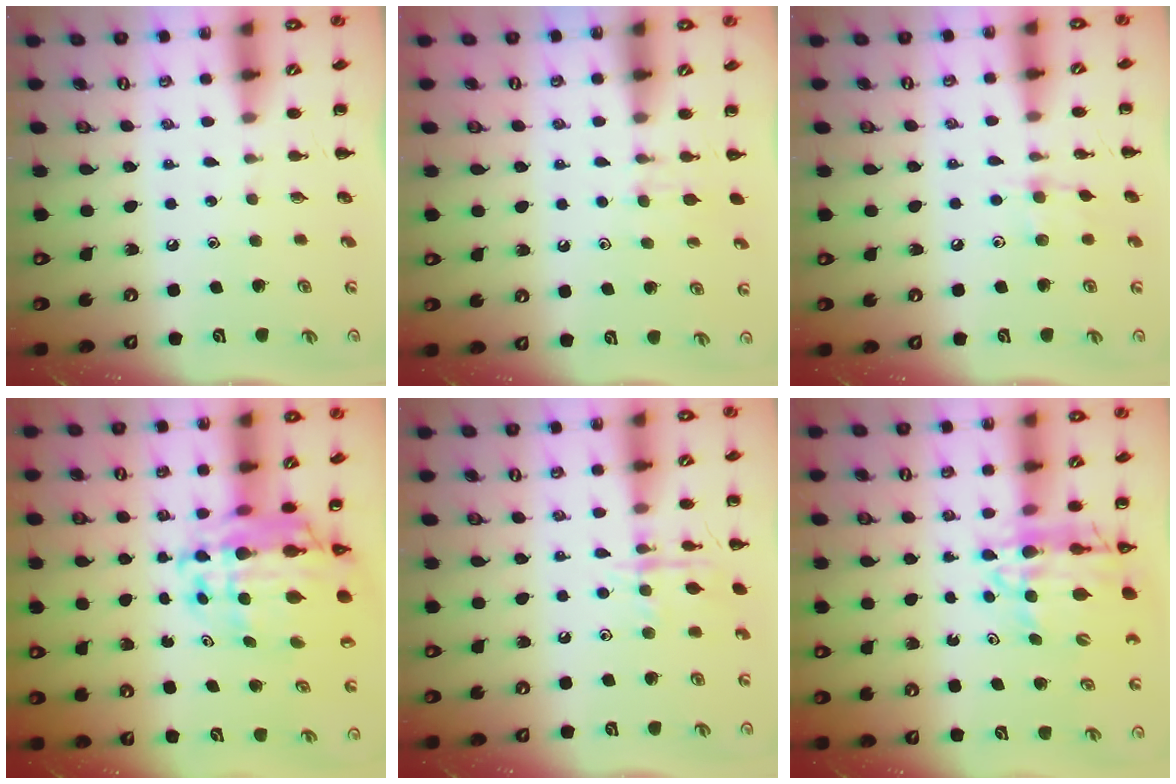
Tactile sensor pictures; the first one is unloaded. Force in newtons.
{"total": 4.5, "press": 4.1, "slide": 1.8}
{"total": 7.2, "press": 6.9, "slide": 1.7}
{"total": 13.9, "press": 13.2, "slide": 4.4}
{"total": 10.7, "press": 10.7, "slide": 0.6}
{"total": 12.4, "press": 11.7, "slide": 4.1}